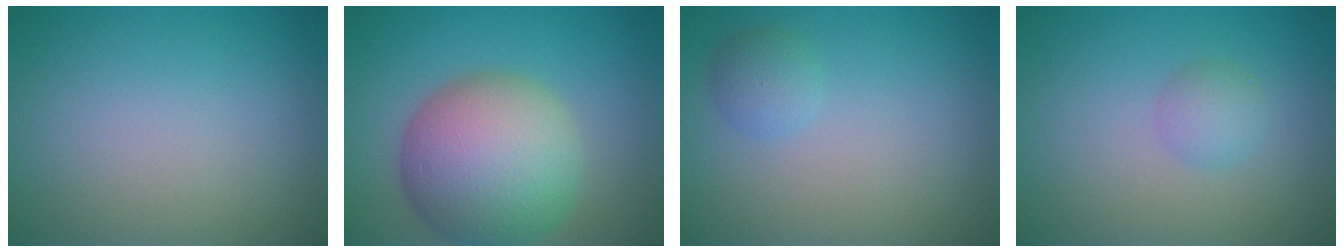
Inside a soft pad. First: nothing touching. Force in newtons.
{"total": 10.7, "press": 10.7, "slide": 0.1}
{"total": 1.6, "press": 1.6, "slide": 0.1}
{"total": 1.7, "press": 1.7, "slide": 0.0}